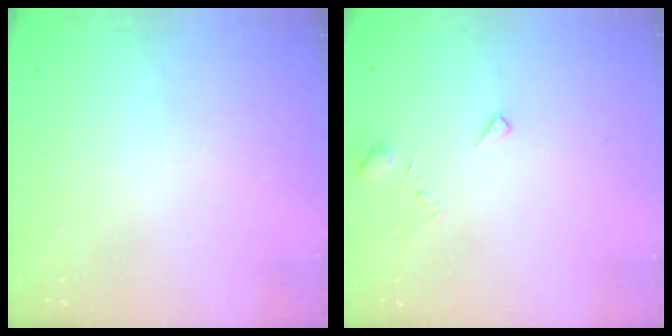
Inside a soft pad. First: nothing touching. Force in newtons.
{"total": 4.5, "press": 4.5, "slide": 0.3}